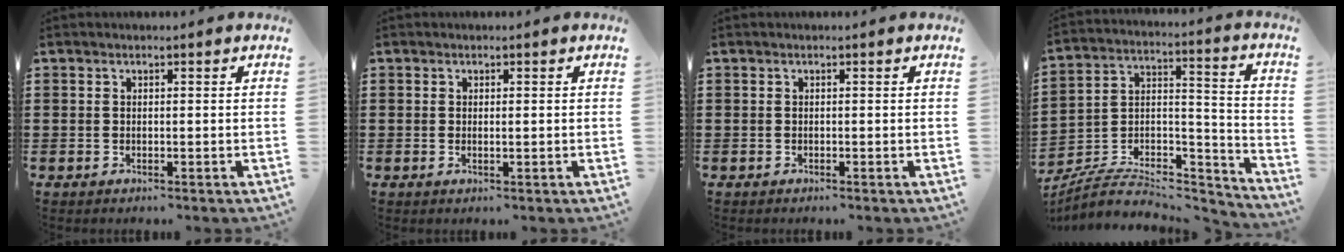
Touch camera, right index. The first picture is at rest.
{"total": 0.6, "force": [0.1, 0.1, 0.6], "torque": [-0.012, 0.000, 0.003]}
{"total": 0.0}
{"total": 6.1, "force": [-5.3, 2.5, 1.9], "torque": [-0.039, 0.004, -0.105]}